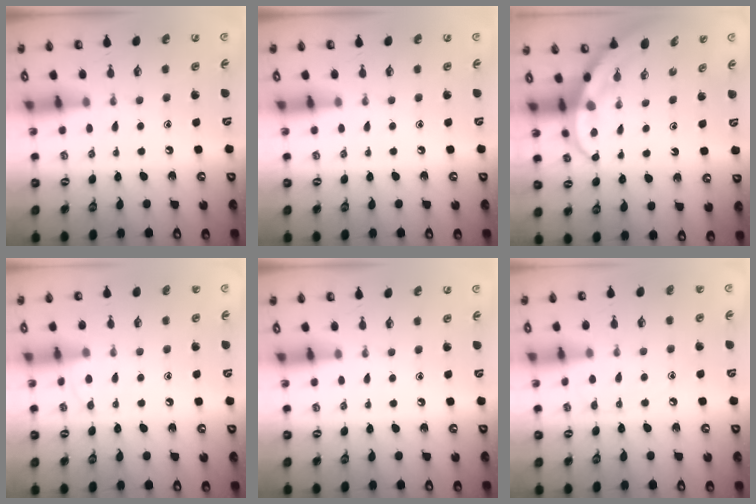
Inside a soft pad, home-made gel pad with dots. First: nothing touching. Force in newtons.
{"total": 0.0}
{"total": 4.0, "press": 3.9, "slide": 0.4}
{"total": 5.8, "press": 5.8, "slide": 0.6}
{"total": 0.0}
{"total": 5.1, "press": 5.1, "slide": 0.4}